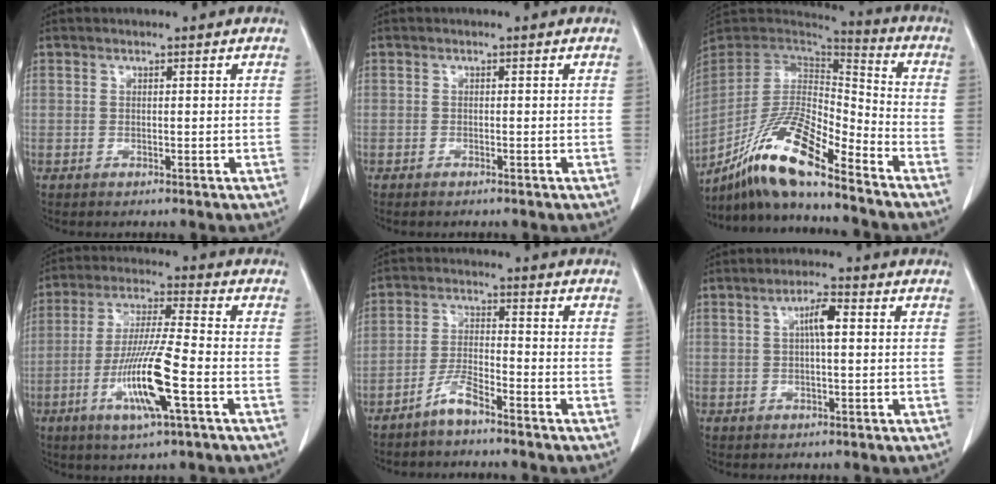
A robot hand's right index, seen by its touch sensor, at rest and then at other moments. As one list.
[{"total": 0.6, "force": [-0.5, 0.0, 0.3], "torque": [-0.012, -0.004, -0.005]}, {"total": 16.1, "force": [-11.4, 2.1, 11.1], "torque": [-0.212, -0.004, -0.208]}, {"total": 12.5, "force": [-4.2, 0.4, 11.7], "torque": [-0.232, -0.015, -0.081]}, {"total": 4.2, "force": [-3.5, 0.3, 2.4], "torque": [-0.055, -0.005, -0.070]}, {"total": 3.7, "force": [0.6, 0.6, 3.6], "torque": [-0.065, 0.008, 0.008]}]